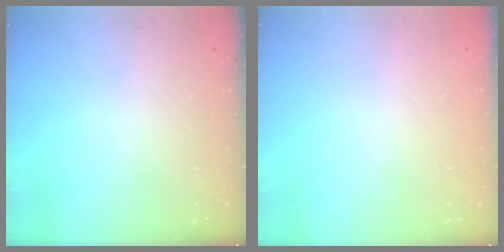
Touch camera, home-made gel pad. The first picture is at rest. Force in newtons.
{"total": 0.0}